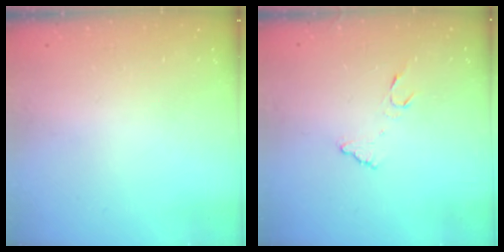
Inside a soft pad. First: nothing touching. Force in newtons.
{"total": 8.3, "press": 8.3, "slide": 0.6}